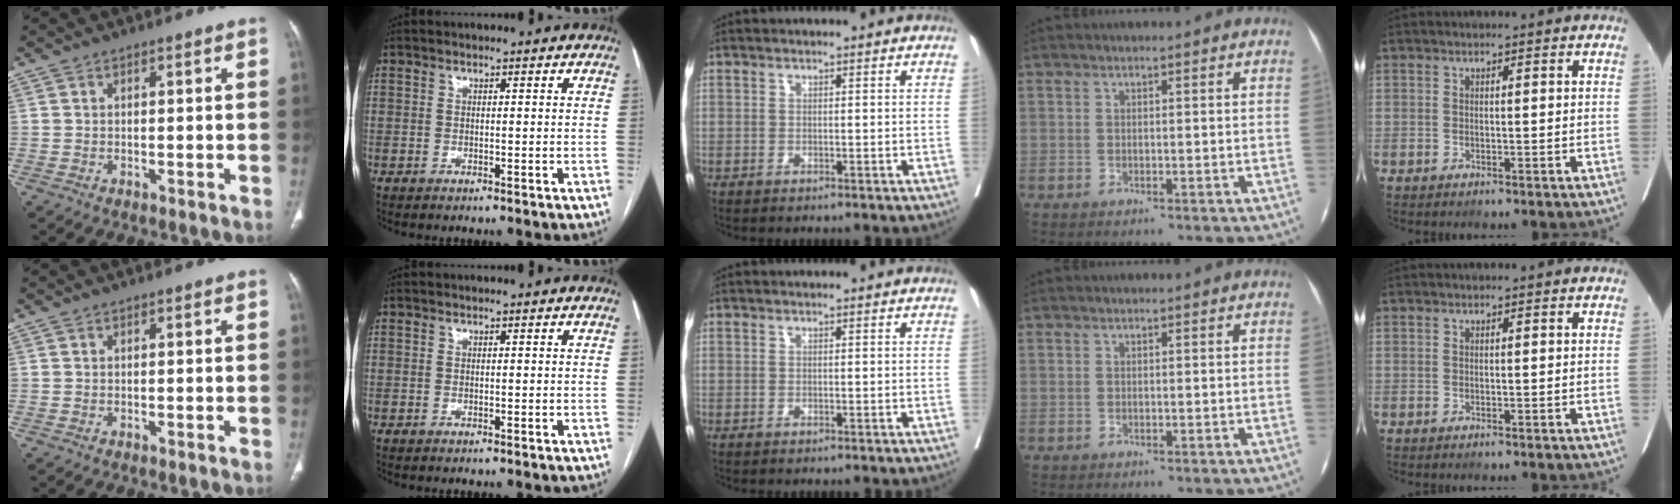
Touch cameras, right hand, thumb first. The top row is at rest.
{}